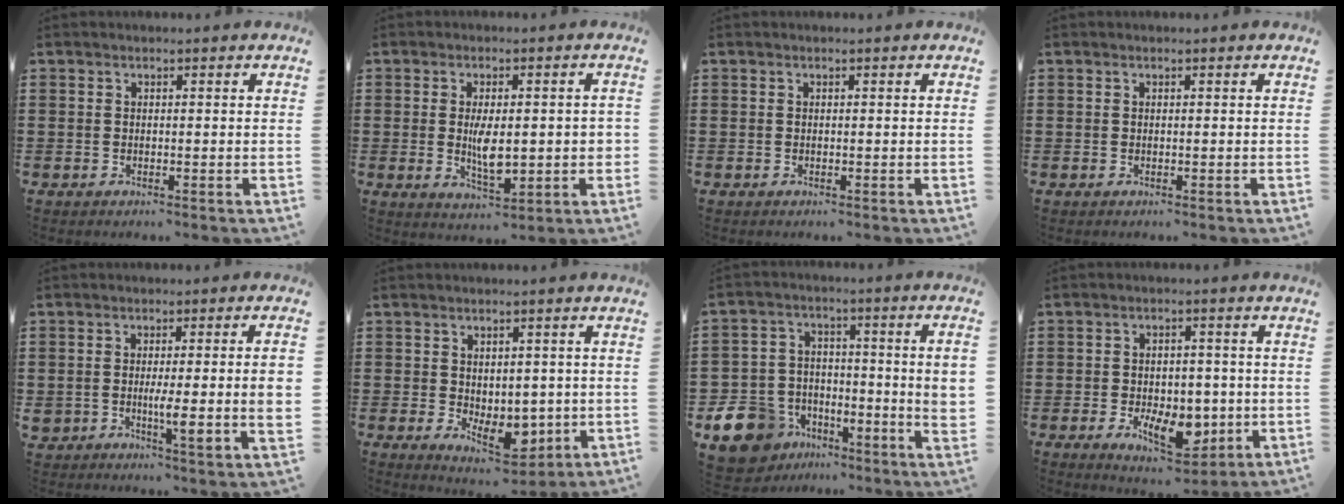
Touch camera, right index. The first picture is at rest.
{"total": 6.6, "force": [0.0, 2.5, 6.1], "torque": [-0.115, -0.002, -0.007]}
{"total": 0.0}
{"total": 0.0}
{"total": 6.2, "force": [-0.6, 1.6, 6.0], "torque": [-0.107, -0.005, -0.016]}
{"total": 5.8, "force": [-0.6, 4.2, 3.9], "torque": [-0.048, 0.006, -0.009]}
{"total": 11.4, "force": [-4.3, 7.6, 7.2], "torque": [-0.180, 0.016, -0.079]}
{"total": 8.0, "force": [-2.4, 4.7, 6.0], "torque": [-0.097, 0.002, -0.040]}